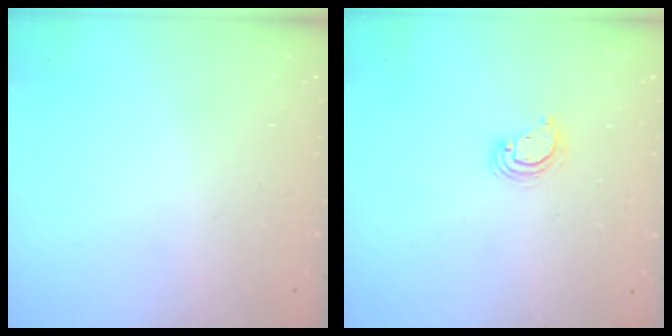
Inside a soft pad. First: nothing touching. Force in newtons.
{"total": 3.7, "press": 3.7, "slide": 0.3}